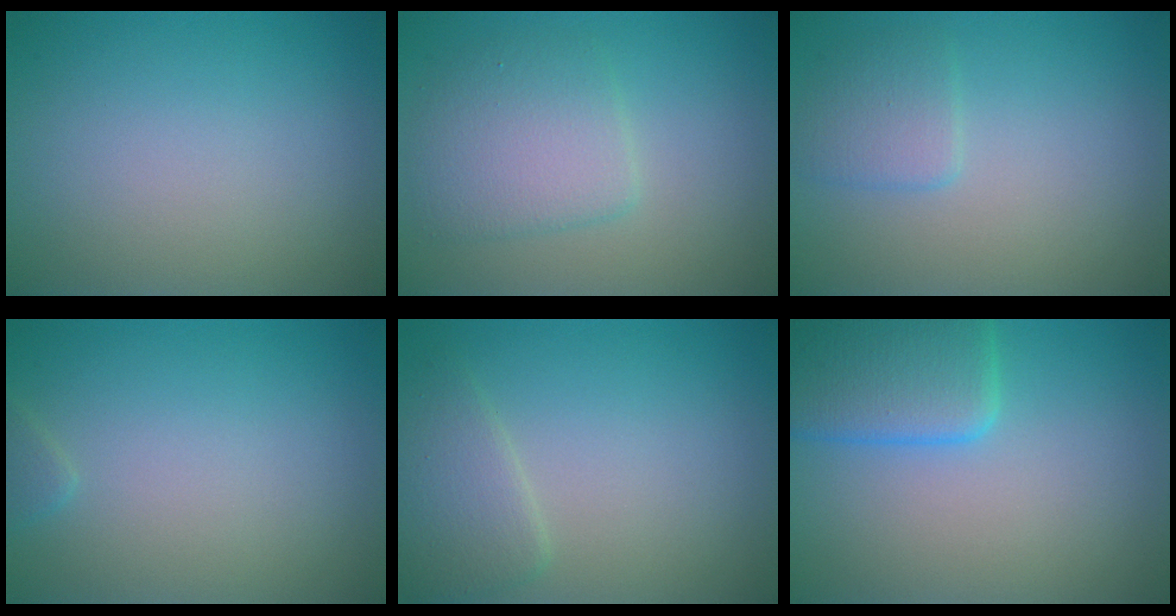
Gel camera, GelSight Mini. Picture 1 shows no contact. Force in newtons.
{"total": 4.0, "press": 4.0, "slide": 0.2}
{"total": 2.0, "press": 2.0, "slide": 0.1}
{"total": 0.7, "press": 0.7, "slide": 0.0}
{"total": 2.7, "press": 2.7, "slide": 0.1}
{"total": 5.7, "press": 5.7, "slide": 0.5}